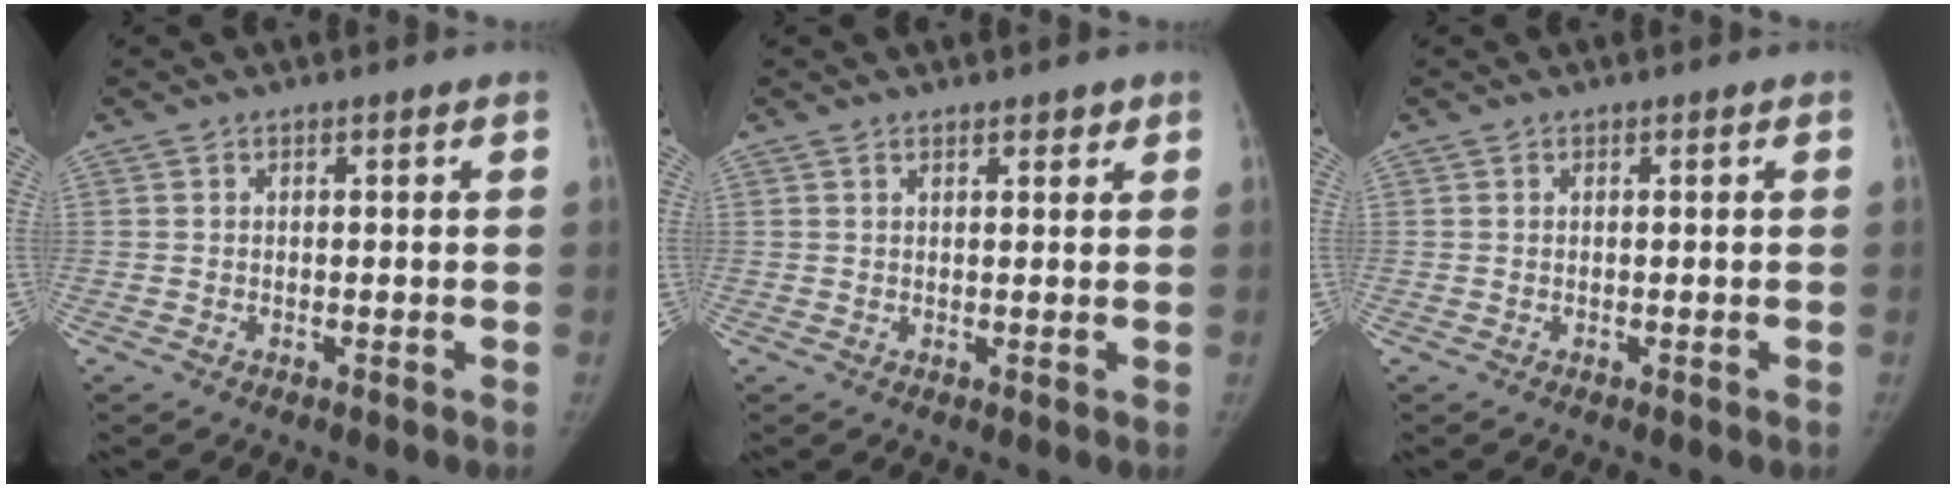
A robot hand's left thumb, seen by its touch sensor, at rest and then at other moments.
{"total": 1.8, "force": [1.4, 0.8, 1.0], "torque": [-0.006, -0.006, 0.017]}
{"total": 0.0}